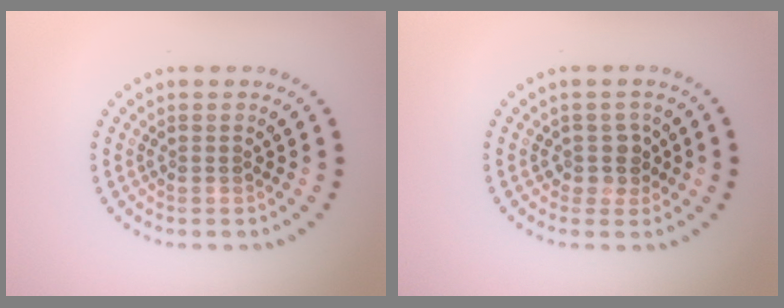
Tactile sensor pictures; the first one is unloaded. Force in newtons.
{"total": 1.8, "press": 1.5, "slide": 0.9}